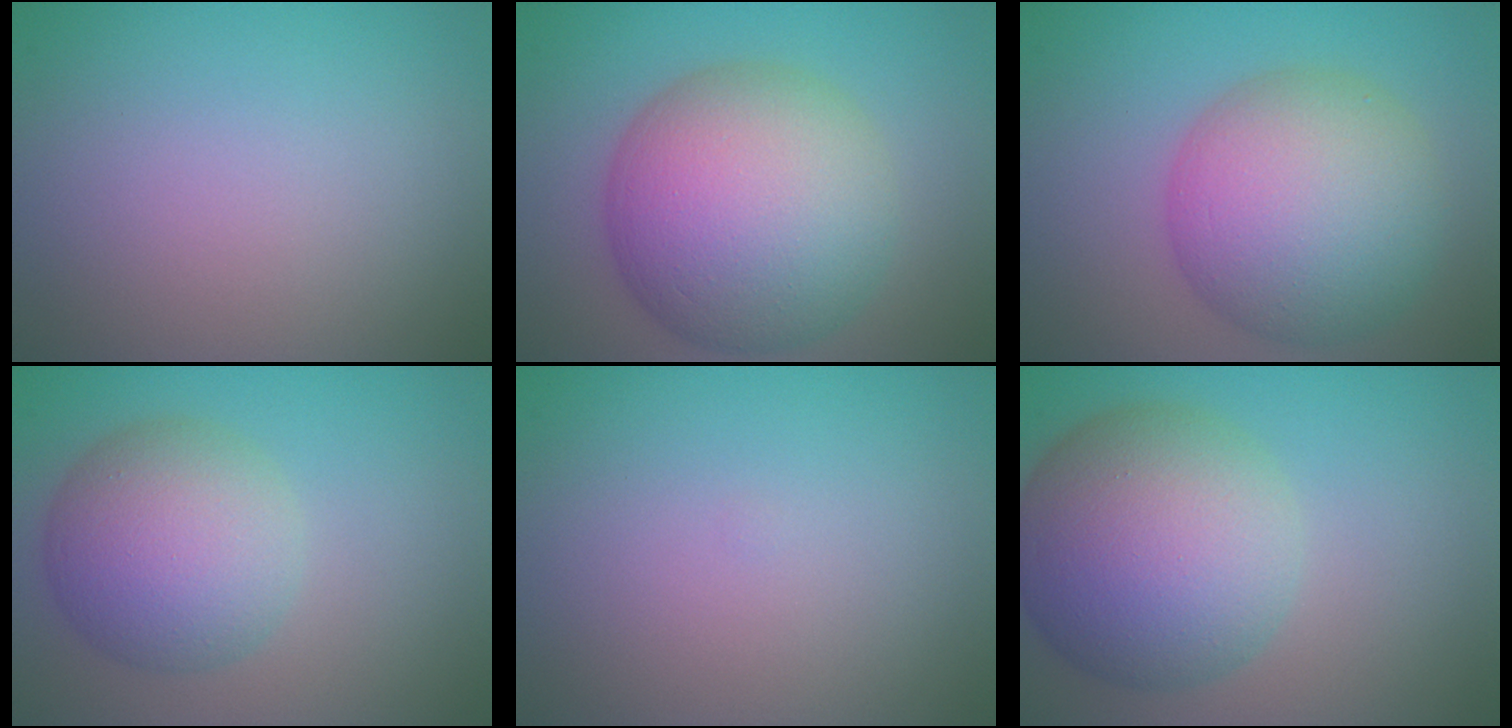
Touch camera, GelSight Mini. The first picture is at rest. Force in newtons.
{"total": 12.2, "press": 12.2, "slide": 0.4}
{"total": 9.9, "press": 9.8, "slide": 0.5}
{"total": 6.9, "press": 6.9, "slide": 0.2}
{"total": 0.0}
{"total": 10.9, "press": 10.9, "slide": 0.2}